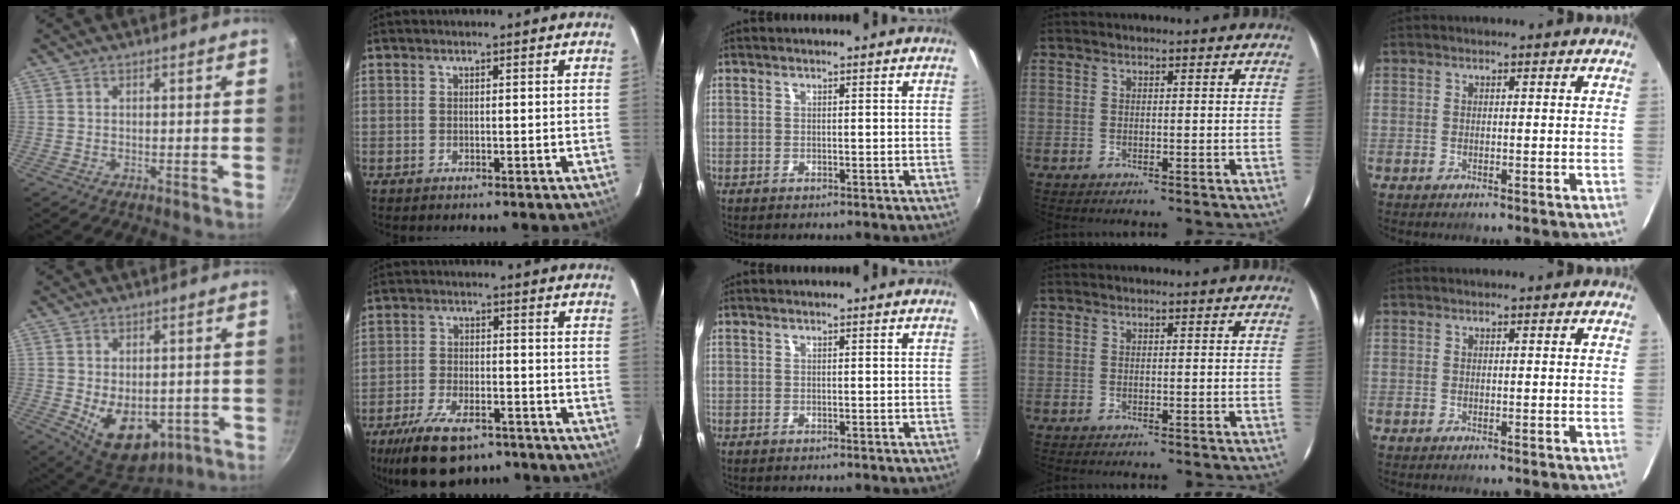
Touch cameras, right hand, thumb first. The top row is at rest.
{"thumb": {"total": 13.2, "force": [-3.2, 8.5, 9.6], "torque": [-0.104, -0.011, -0.023]}, "index": {"total": 14.1, "force": [-9.8, 6.4, 7.9], "torque": [-0.175, -0.017, -0.162]}}